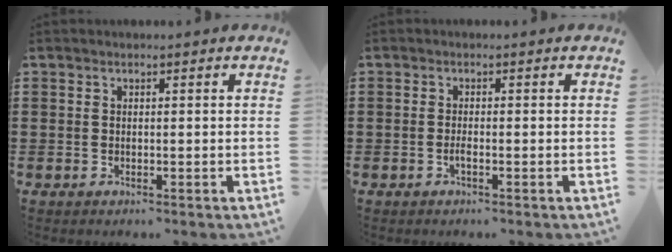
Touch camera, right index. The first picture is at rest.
{"total": 1.1, "force": [-0.6, 0.1, 0.9], "torque": [-0.018, -0.005, -0.010]}